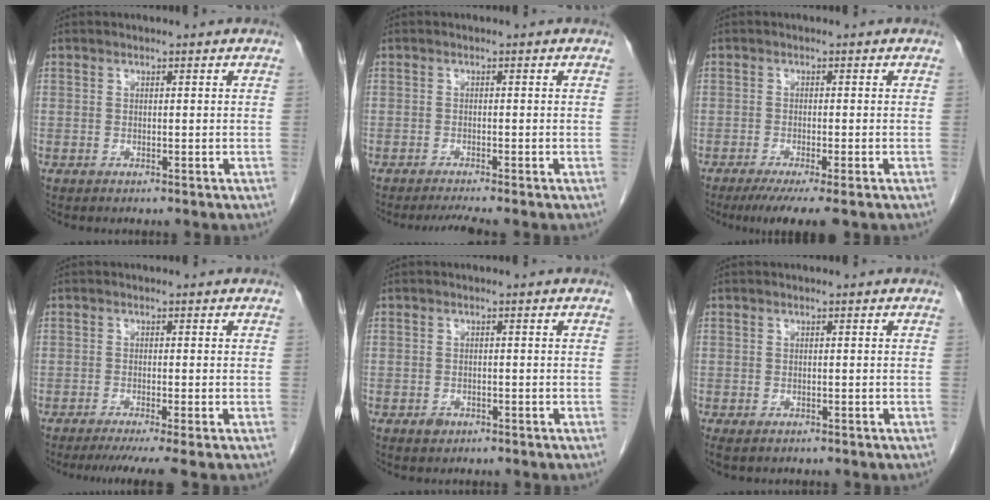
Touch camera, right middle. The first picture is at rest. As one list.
[{"total": 2.7, "force": [-2.3, -0.7, 1.3], "torque": [-0.026, -0.010, -0.041]}, {"total": 5.9, "force": [-4.2, 0.2, 4.2], "torque": [-0.061, -0.016, -0.065]}, {"total": 5.9, "force": [-4.5, -0.7, 3.7], "torque": [-0.048, -0.018, -0.071]}, {"total": 1.3, "force": [-0.8, 0.9, 0.5], "torque": [-0.008, 0.002, -0.010]}, {"total": 1.8, "force": [-1.3, 0.9, 0.9], "torque": [-0.015, -0.004, -0.014]}]